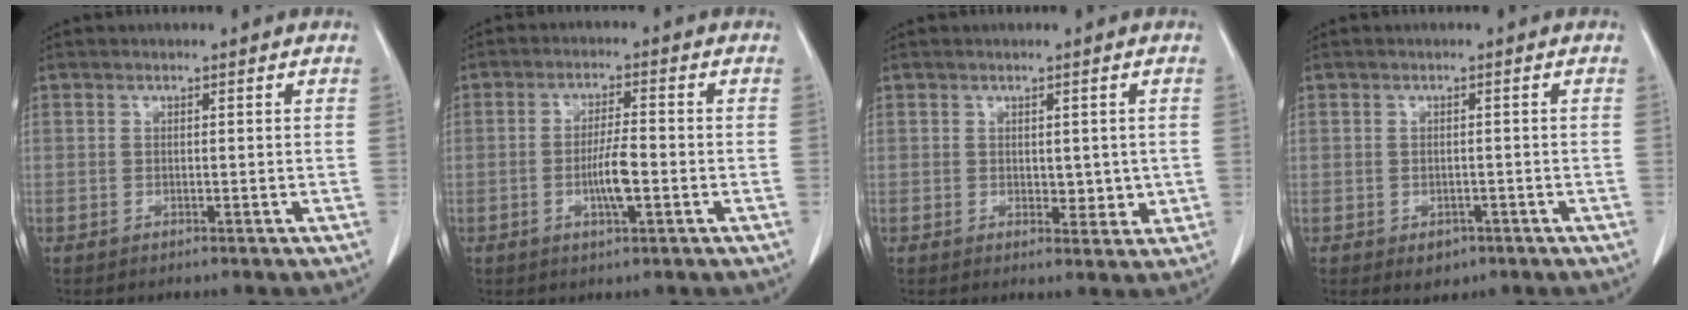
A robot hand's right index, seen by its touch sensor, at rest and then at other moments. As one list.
[{"total": 5.2, "force": [-1.3, 0.8, 5.0], "torque": [-0.096, -0.003, -0.023]}, {"total": 3.3, "force": [0.2, 1.9, 2.6], "torque": [-0.026, -0.006, 0.008]}, {"total": 2.5, "force": [-1.2, 2.0, 1.0], "torque": [-0.006, 0.003, -0.007]}]